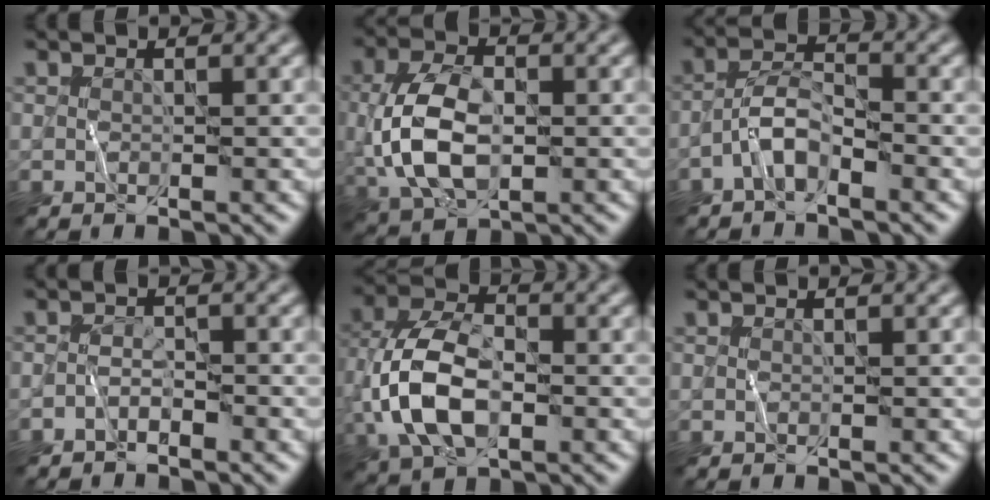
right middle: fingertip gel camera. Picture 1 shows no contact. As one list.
[{"total": 7.1, "force": [-0.4, 4.2, 5.7], "torque": [-0.129, -0.001, -0.010]}, {"total": 2.8, "force": [-1.9, 1.0, 1.9], "torque": [-0.034, 0.013, -0.046]}, {"total": 1.4, "force": [-1.2, 0.4, 0.4], "torque": [-0.008, 0.007, -0.027]}, {"total": 8.5, "force": [-1.8, 5.0, 6.6], "torque": [-0.154, 0.004, -0.046]}, {"total": 0.0}]